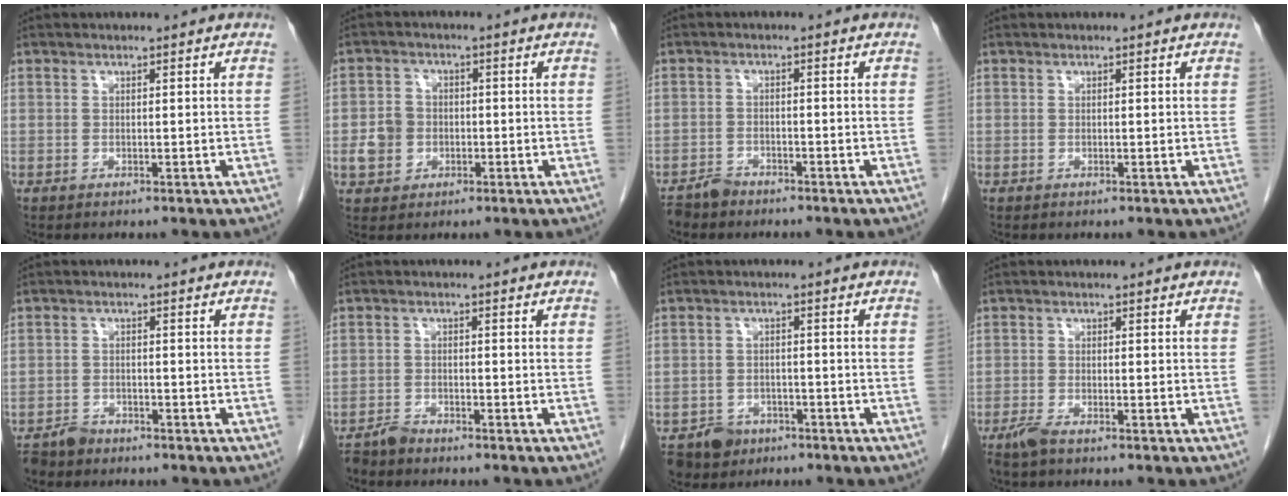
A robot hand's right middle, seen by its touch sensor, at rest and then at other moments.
{"total": 4.5, "force": [-1.1, 4.1, 1.8], "torque": [-0.040, 0.012, -0.013]}
{"total": 2.4, "force": [-2.2, 0.8, 0.3], "torque": [-0.011, -0.003, -0.038]}
{"total": 0.0}
{"total": 2.6, "force": [-2.4, 1.1, 0.4], "torque": [-0.012, -0.001, -0.039]}
{"total": 2.0, "force": [-2.0, 0.2, 0.2], "torque": [-0.005, -0.006, -0.037]}
{"total": 4.7, "force": [-3.2, 3.4, 0.7], "torque": [-0.011, 0.004, -0.049]}
{"total": 2.1, "force": [-1.7, 0.3, 1.2], "torque": [-0.033, -0.005, -0.035]}